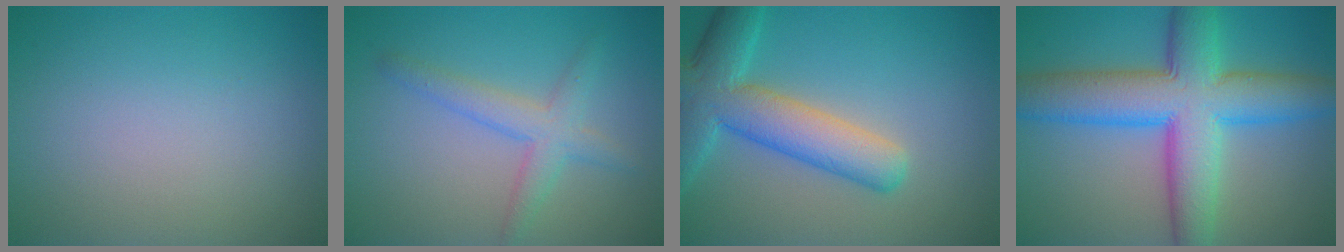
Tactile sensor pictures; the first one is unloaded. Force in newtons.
{"total": 3.0, "press": 3.0, "slide": 0.1}
{"total": 7.3, "press": 7.2, "slide": 0.5}
{"total": 10.4, "press": 10.4, "slide": 0.4}